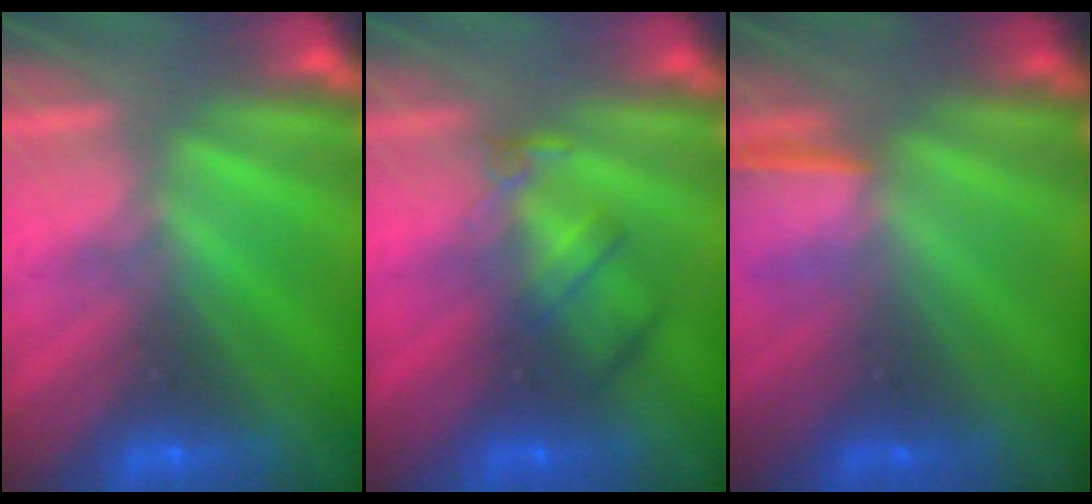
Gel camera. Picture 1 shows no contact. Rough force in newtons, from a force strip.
{"total": 2.4}
{"total": 1.3}